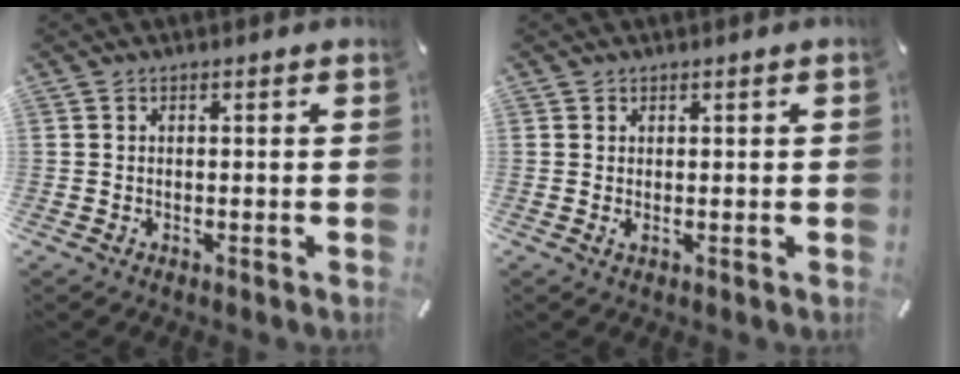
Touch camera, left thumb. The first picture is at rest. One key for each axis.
{"total": 0.8, "fx": 0.2, "fy": 0.3, "fz": 0.8, "tx": -0.014, "ty": -0.002, "tz": 0.003}